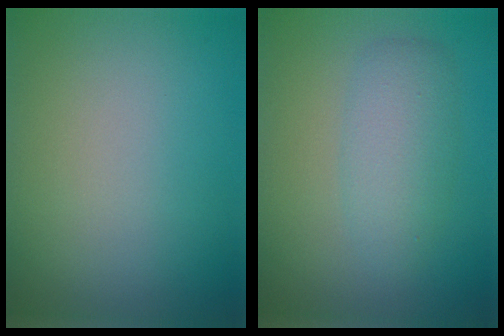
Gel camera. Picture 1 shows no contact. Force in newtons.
{"total": 3.3, "press": 3.3, "slide": 0.1}